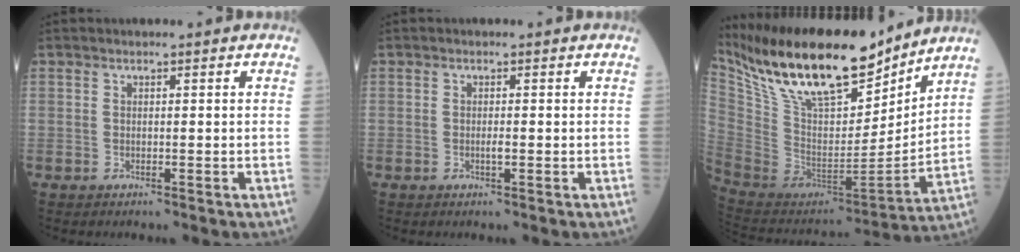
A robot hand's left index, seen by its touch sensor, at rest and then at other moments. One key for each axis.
{"total": 0.9, "fx": -0.3, "fy": 0.2, "fz": 0.8, "tx": -0.017, "ty": -0.002, "tz": -0.007}
{"total": 23.6, "fx": 18.4, "fy": 6.4, "fz": 13.4, "tx": -0.249, "ty": 0.001, "tz": 0.331}